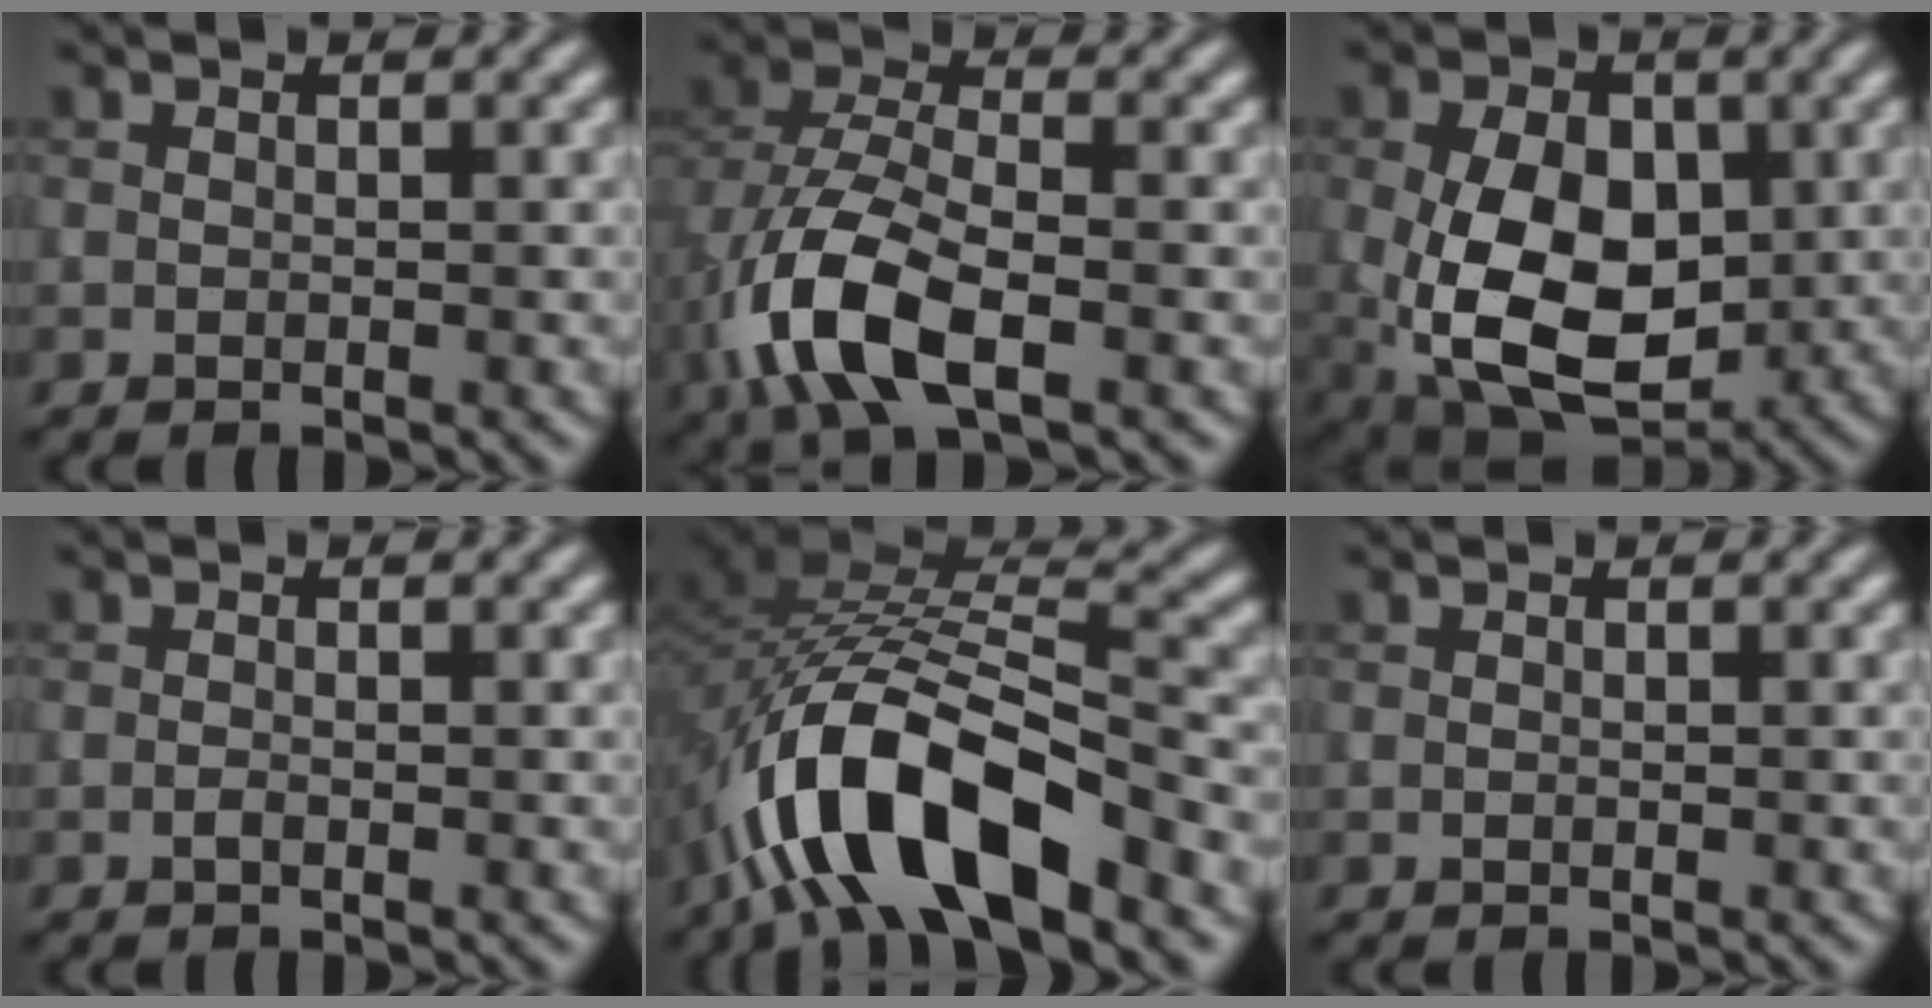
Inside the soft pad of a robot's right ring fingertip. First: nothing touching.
{"total": 9.0, "force": [-3.1, 4.5, 7.1], "torque": [-0.162, -0.002, -0.071]}
{"total": 11.7, "force": [-1.1, 7.6, 8.9], "torque": [-0.171, -0.020, -0.011]}
{"total": 0.5, "force": [-0.3, 0.1, 0.4], "torque": [-0.009, 0.000, -0.006]}
{"total": 12.7, "force": [-6.8, 5.1, 9.5], "torque": [-0.174, 0.006, -0.133]}
{"total": 0.0}